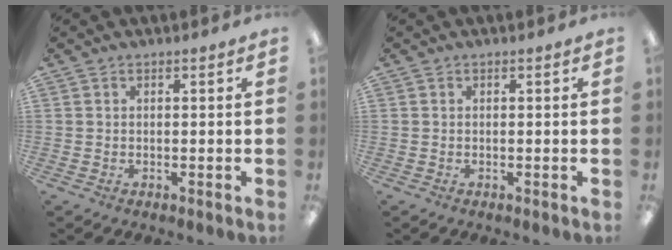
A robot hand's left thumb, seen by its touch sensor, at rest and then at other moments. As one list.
[{"total": 0.0}]